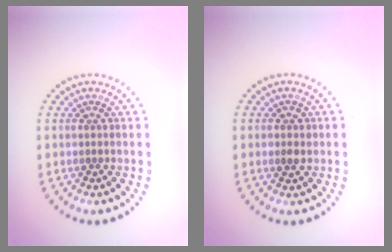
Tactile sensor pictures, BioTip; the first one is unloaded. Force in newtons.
{"total": 1.3, "press": 1.3, "slide": 0.2}